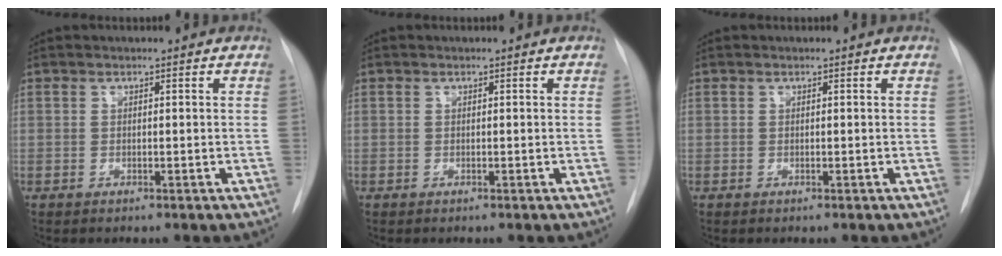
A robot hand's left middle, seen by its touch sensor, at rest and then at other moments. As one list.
[{"total": 0.0}, {"total": 0.0}]